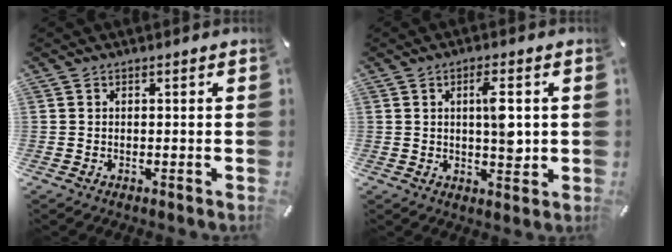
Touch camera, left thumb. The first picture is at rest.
{"total": 7.2, "force": [1.0, 2.7, 6.6], "torque": [-0.100, -0.008, 0.009]}